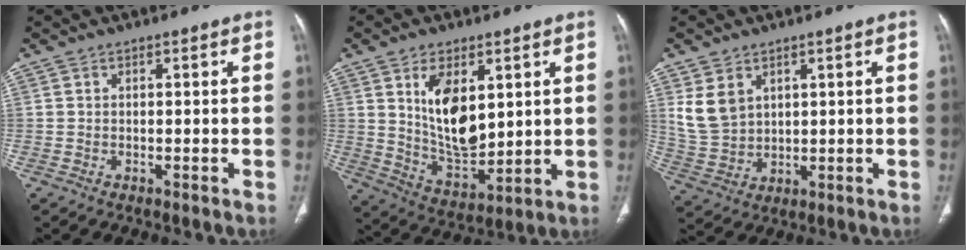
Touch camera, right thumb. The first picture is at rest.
{"total": 13.2, "force": [4.0, 7.1, 10.4], "torque": [-0.158, -0.029, 0.088]}
{"total": 7.4, "force": [3.3, 5.2, 4.1], "torque": [-0.074, -0.012, 0.084]}